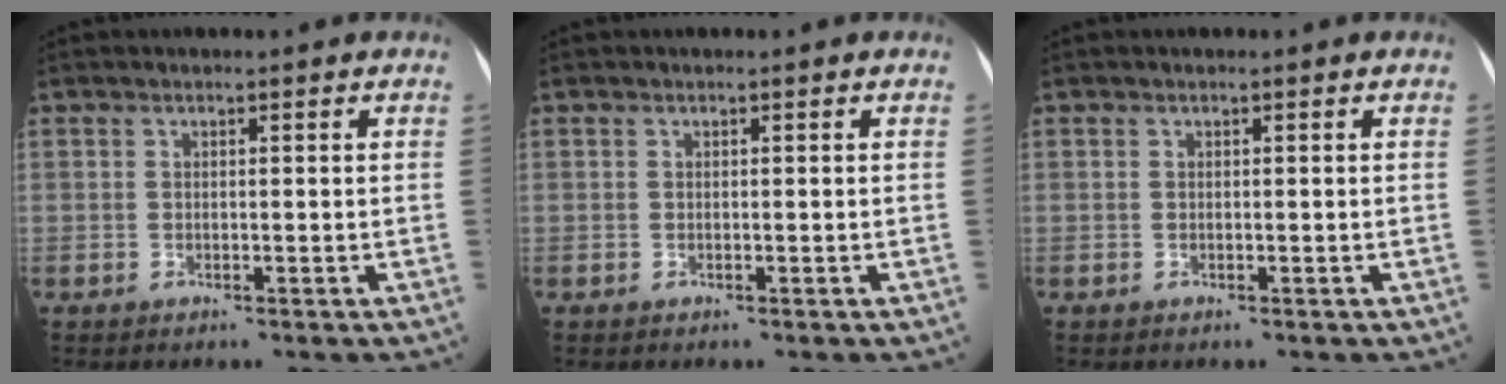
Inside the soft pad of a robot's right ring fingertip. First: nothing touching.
{"total": 0.0}
{"total": 0.0}